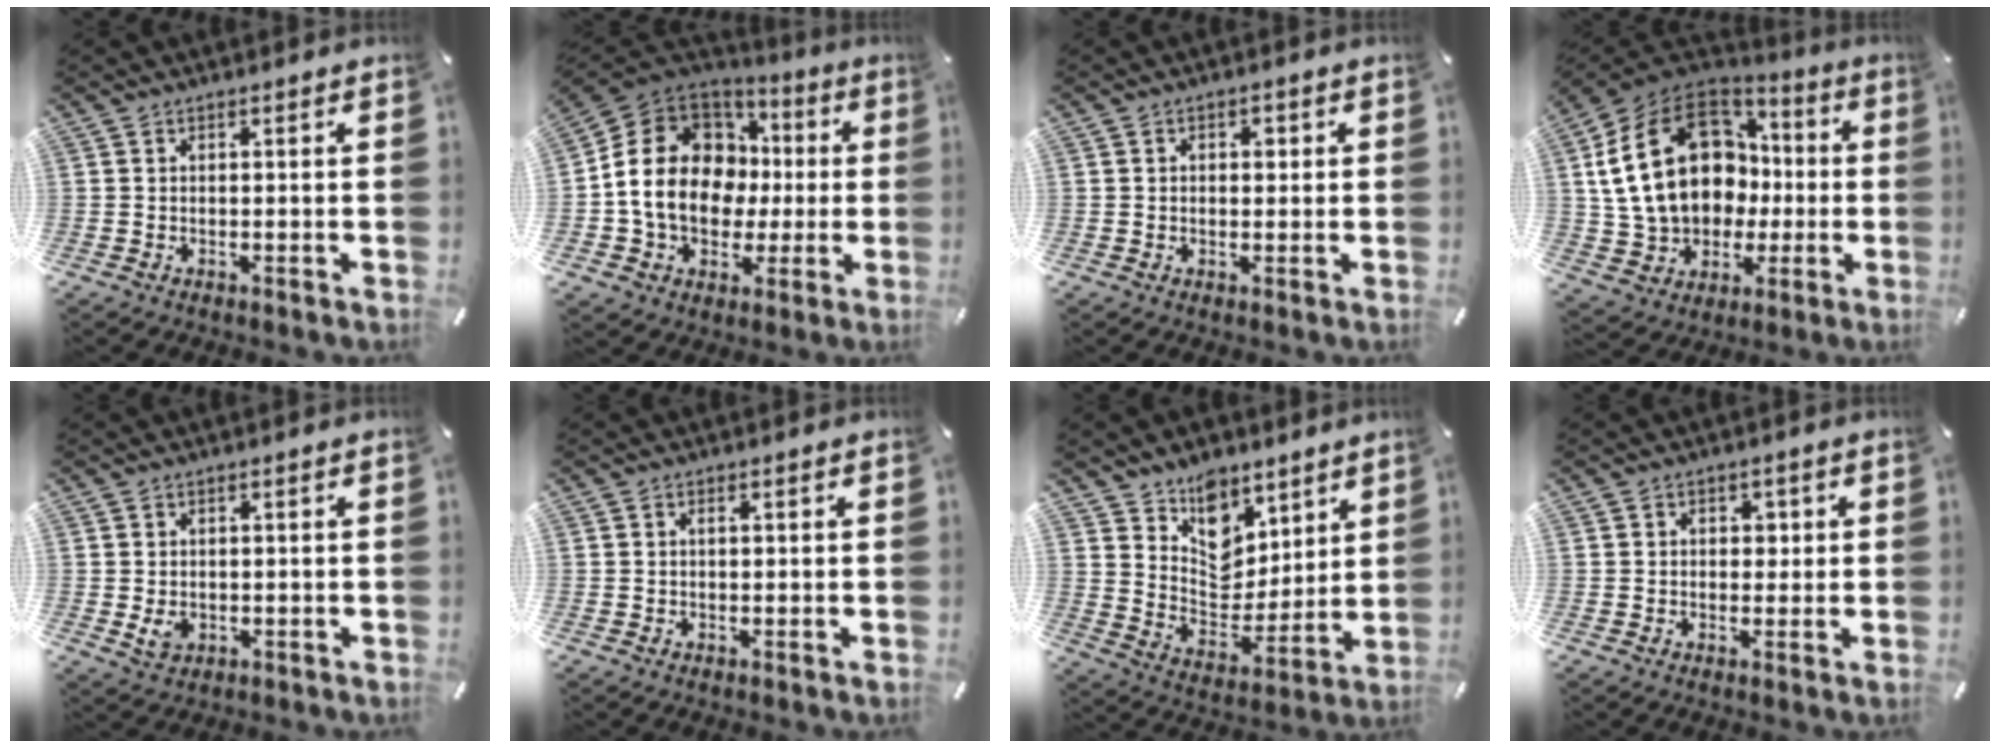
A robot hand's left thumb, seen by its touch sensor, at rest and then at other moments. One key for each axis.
{"total": 18.6, "fx": -0.5, "fy": 15.2, "fz": 10.6, "tx": -0.218, "ty": 0.007, "tz": -0.007}
{"total": 2.0, "fx": 0.1, "fy": 1.5, "fz": 1.3, "tx": -0.012, "ty": 0.003, "tz": -0.005}
{"total": 24.0, "fx": 3.7, "fy": 18.1, "fz": 15.3, "tx": -0.313, "ty": -0.005, "tz": 0.082}
{"total": 3.0, "fx": -0.3, "fy": 2.5, "fz": 1.6, "tx": -0.027, "ty": -0.002, "tz": -0.007}
{"total": 1.0, "fx": 0.2, "fy": 0.6, "fz": 0.7, "tx": -0.007, "ty": 0.001, "tz": 0.000}
{"total": 10.6, "fx": 7.6, "fy": 7.0, "fz": 2.4, "tx": -0.040, "ty": -0.068, "tz": 0.146}
{"total": 2.6, "fx": 0.1, "fy": 2.2, "fz": 1.4, "tx": -0.008, "ty": -0.003, "tz": -0.008}